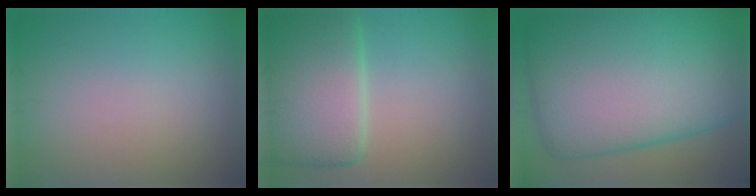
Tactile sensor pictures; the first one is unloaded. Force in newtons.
{"total": 9.0, "press": 9.0, "slide": 0.3}
{"total": 16.9, "press": 16.9, "slide": 0.5}